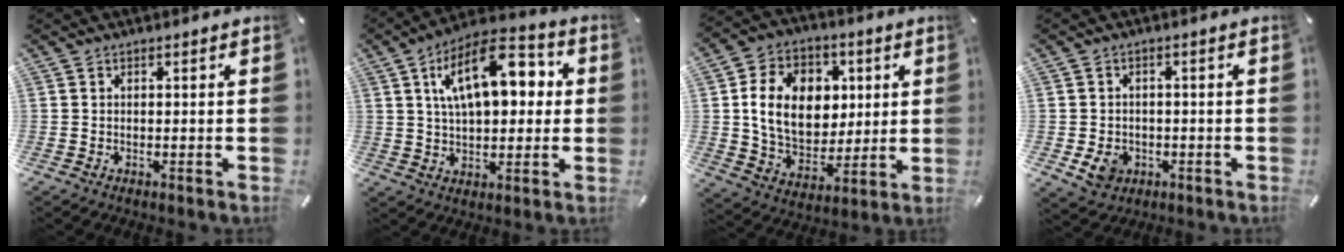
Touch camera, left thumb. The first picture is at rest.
{"total": 16.6, "force": [5.4, 8.9, 12.9], "torque": [-0.208, -0.001, 0.090]}
{"total": 16.3, "force": [3.0, 12.9, 9.5], "torque": [-0.173, 0.006, 0.058]}
{"total": 5.4, "force": [-1.7, 4.7, 2.2], "torque": [-0.032, 0.005, -0.030]}